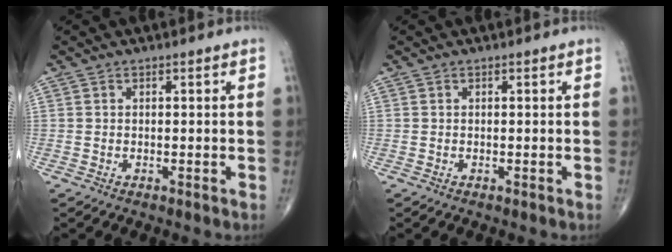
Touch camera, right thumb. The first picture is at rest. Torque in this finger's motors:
{"motor_torque": [-0.05, 0.05, 0.00, 0.00, 0.00]}